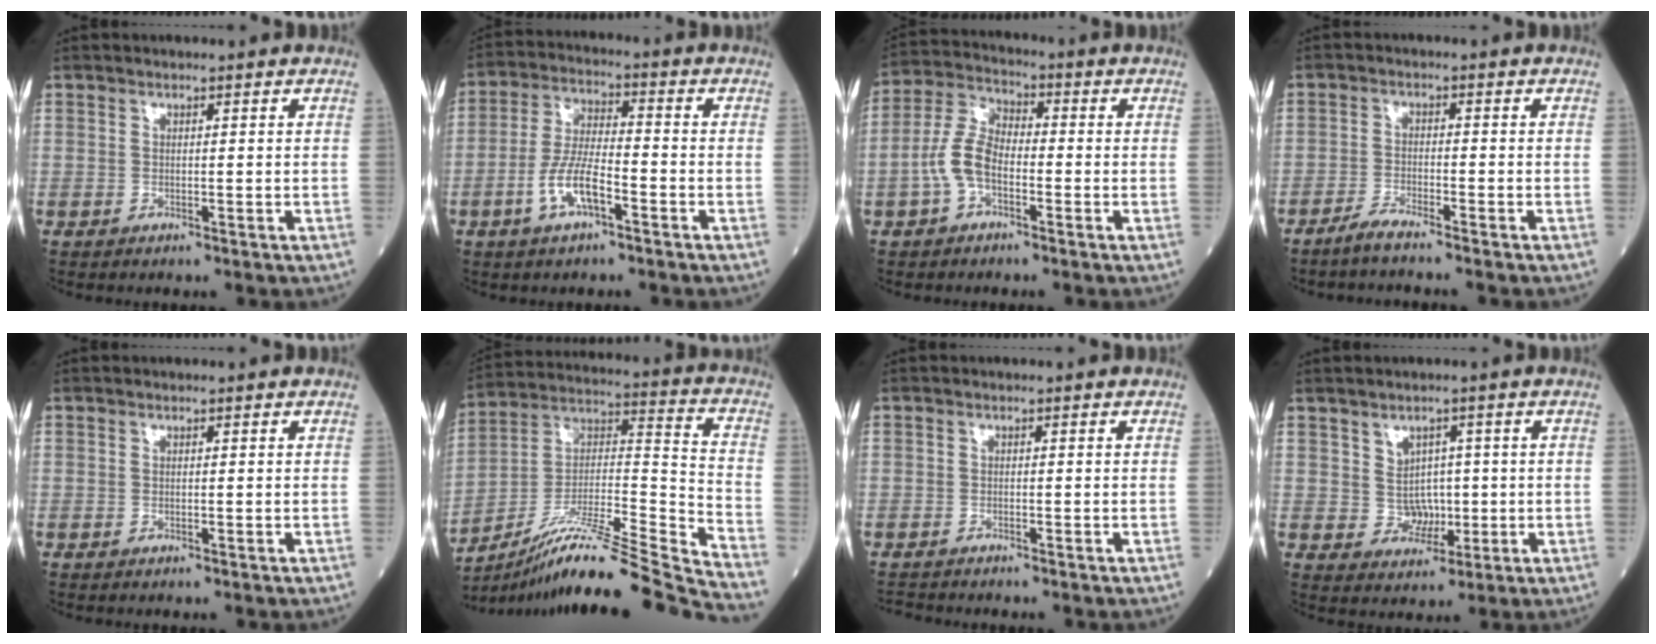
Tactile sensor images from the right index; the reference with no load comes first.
{"total": 7.8, "force": [-3.3, 2.3, 6.7], "torque": [-0.136, 0.003, -0.064]}
{"total": 7.1, "force": [-2.2, 3.6, 5.7], "torque": [-0.135, 0.016, -0.049]}
{"total": 3.3, "force": [-3.0, -0.4, 1.3], "torque": [-0.036, -0.008, -0.063]}
{"total": 0.0}
{"total": 24.1, "force": [-21.0, -2.0, 11.7], "torque": [-0.179, -0.002, -0.353]}
{"total": 1.6, "force": [-1.6, 0.2, -0.2], "torque": [0.002, -0.007, -0.030]}
{"total": 3.9, "force": [0.7, 3.7, 1.1], "torque": [-0.011, 0.006, 0.015]}